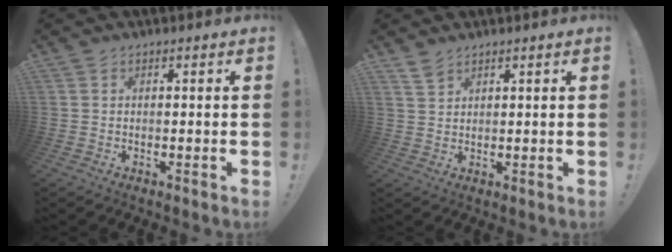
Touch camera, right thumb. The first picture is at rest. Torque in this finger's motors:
{"motor_torque": [-0.23, -0.10, -0.27, 0.23, 0.02]}